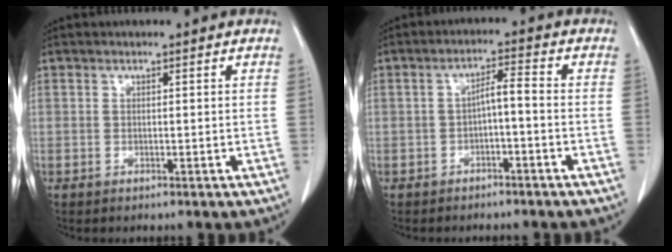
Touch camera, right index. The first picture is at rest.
{"total": 3.4, "force": [-1.1, 0.6, 3.2], "torque": [-0.054, 0.014, -0.016]}